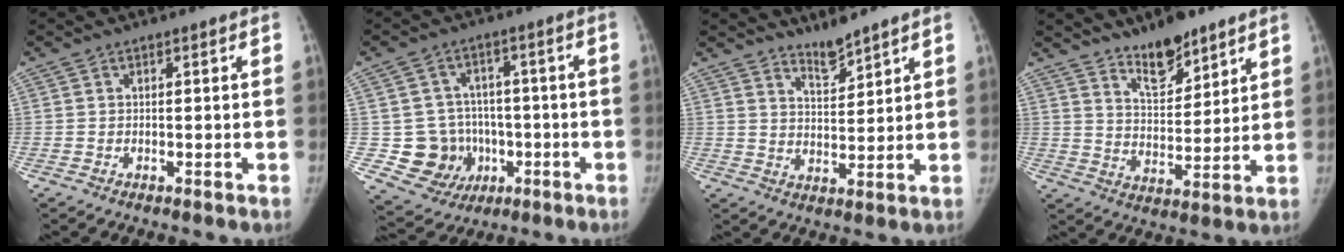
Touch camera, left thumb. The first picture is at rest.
{"total": 11.1, "force": [-1.8, 10.5, 3.3], "torque": [-0.019, 0.016, -0.013]}
{"total": 4.8, "force": [4.4, 0.8, 1.8], "torque": [-0.024, -0.042, 0.084]}
{"total": 10.1, "force": [7.7, 3.9, 5.3], "torque": [-0.065, -0.062, 0.137]}